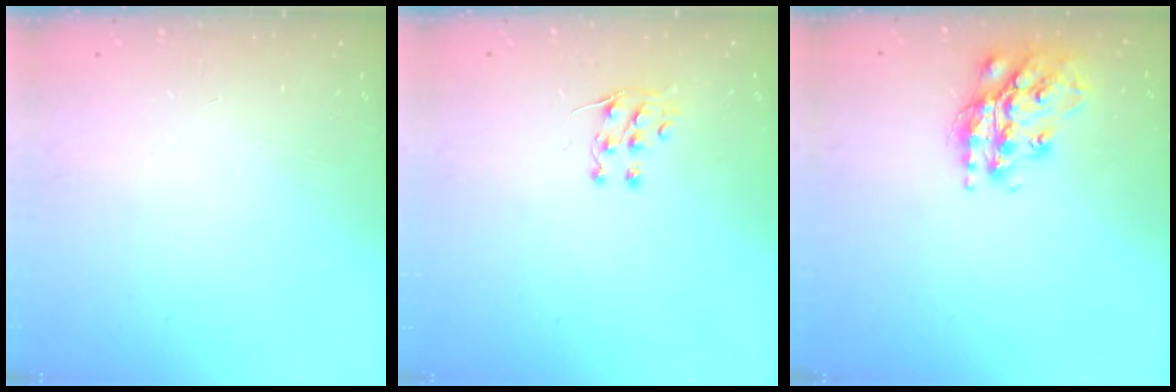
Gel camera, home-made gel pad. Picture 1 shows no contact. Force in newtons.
{"total": 5.9, "press": 5.9, "slide": 0.5}
{"total": 17.4, "press": 17.4, "slide": 1.4}